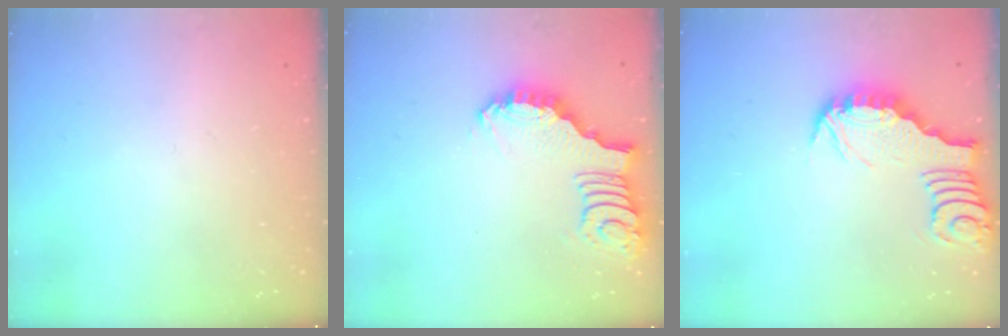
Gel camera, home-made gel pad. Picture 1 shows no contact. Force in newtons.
{"total": 2.6, "press": 2.5, "slide": 0.5}
{"total": 3.2, "press": 3.2, "slide": 0.4}